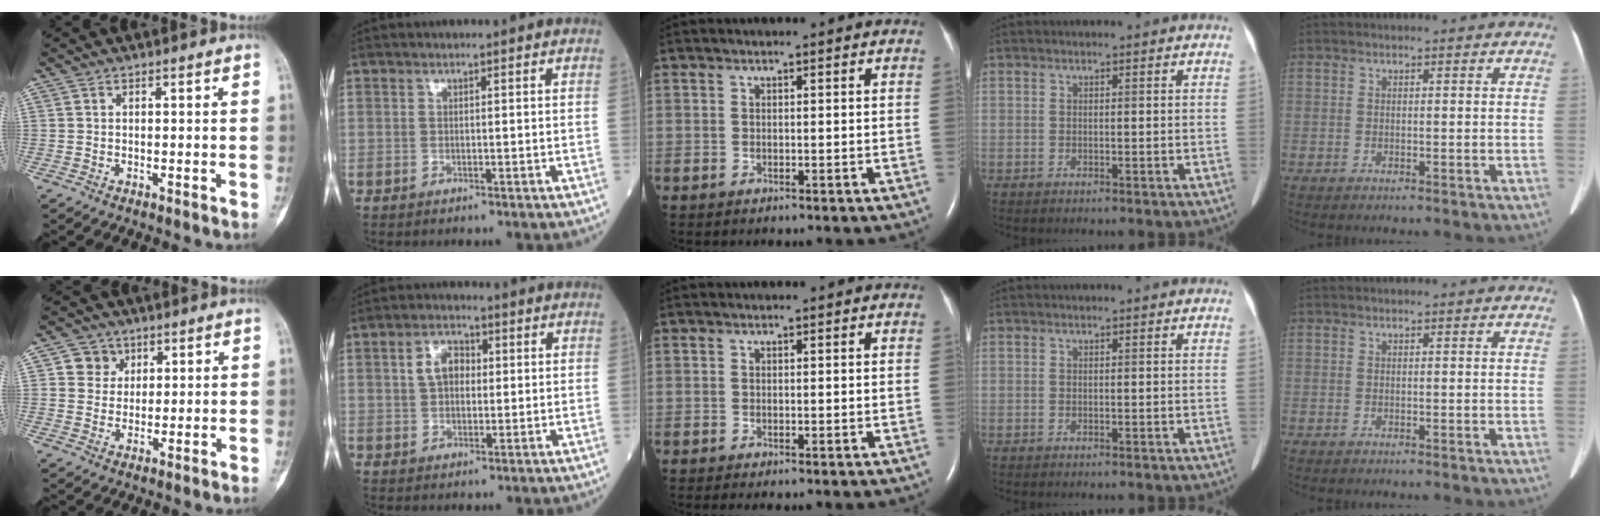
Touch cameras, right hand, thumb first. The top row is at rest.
{"thumb": {"total": 4.7, "force": [1.9, 4.3, 0.7], "torque": [0.014, -0.003, 0.029]}, "index": {"total": 4.6, "force": [0.8, 3.1, 3.3], "torque": [-0.061, 0.015, 0.013]}}